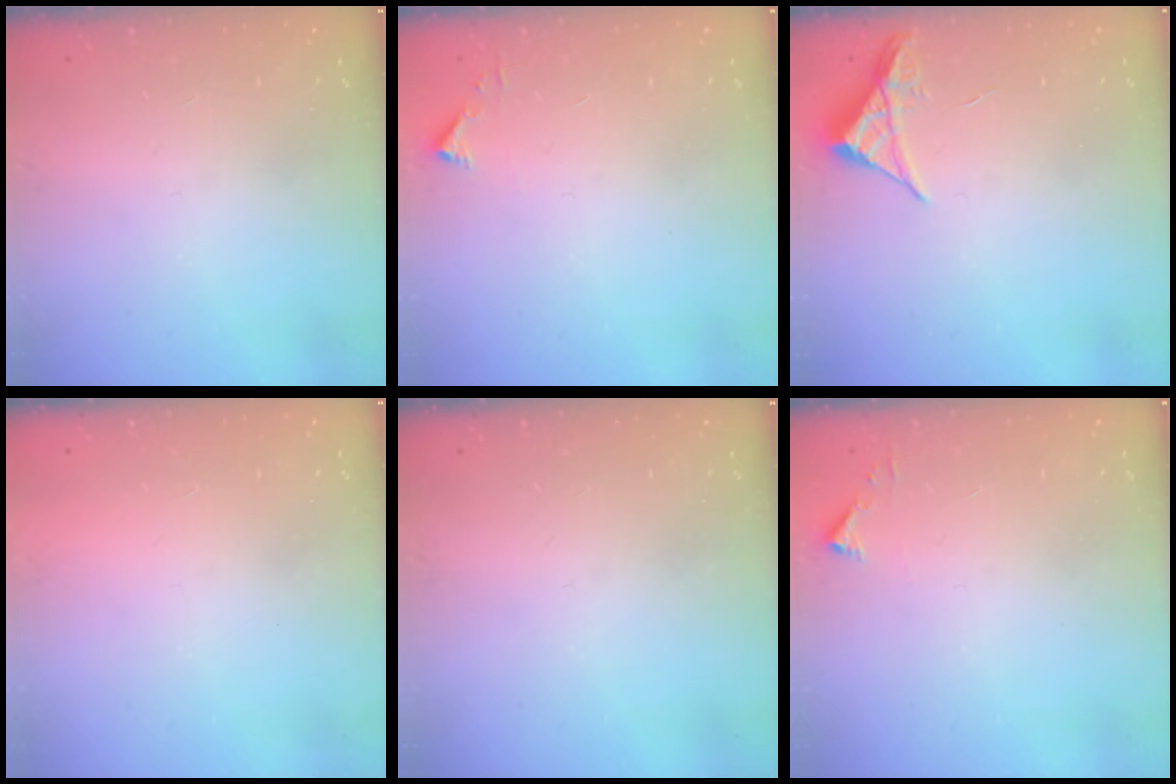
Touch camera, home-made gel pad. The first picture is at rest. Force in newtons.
{"total": 2.3, "press": 2.3, "slide": 0.2}
{"total": 4.1, "press": 4.1, "slide": 0.5}
{"total": 1.6, "press": 1.5, "slide": 0.1}
{"total": 0.0}
{"total": 2.3, "press": 2.3, "slide": 0.2}